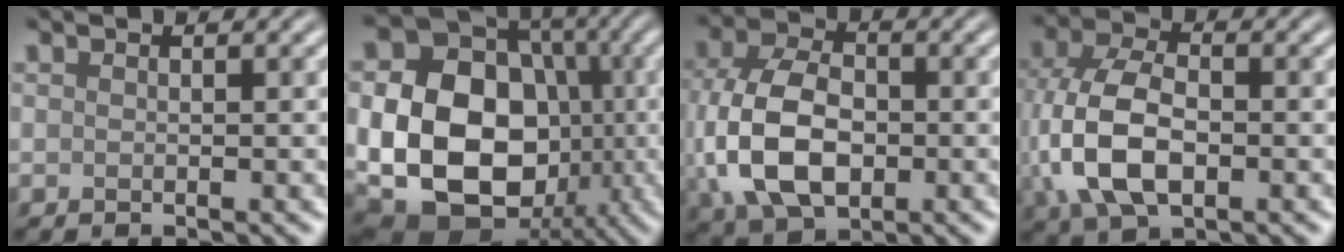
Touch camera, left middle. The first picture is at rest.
{"total": 16.7, "force": [-2.4, 12.9, 10.3], "torque": [-0.181, -0.022, -0.043]}
{"total": 9.3, "force": [-1.0, 6.2, 6.8], "torque": [-0.161, -0.006, -0.021]}
{"total": 8.7, "force": [-1.4, 5.3, 6.8], "torque": [-0.162, -0.003, -0.032]}